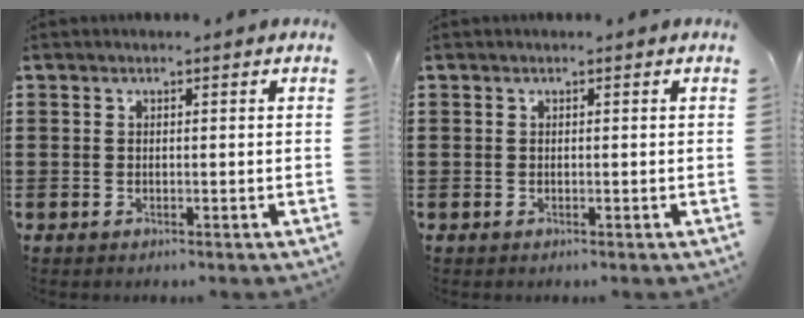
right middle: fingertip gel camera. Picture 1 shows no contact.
{"total": 0.0}